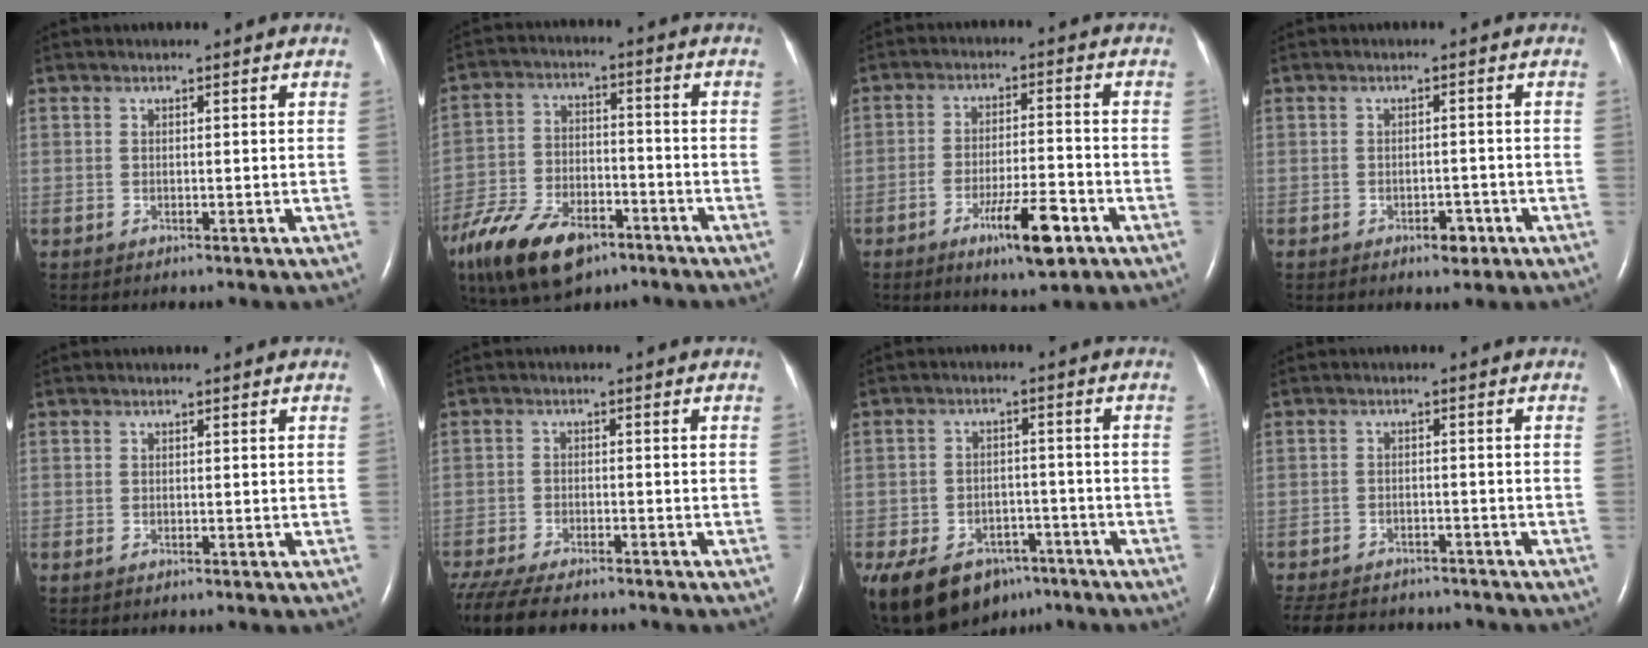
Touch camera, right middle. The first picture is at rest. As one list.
[{"total": 17.0, "force": [-11.0, 7.9, 10.2], "torque": [-0.234, -0.024, -0.198]}, {"total": 8.7, "force": [-4.8, 1.3, 7.1], "torque": [-0.121, -0.010, -0.074]}, {"total": 2.5, "force": [-1.4, 1.2, 1.6], "torque": [-0.020, 0.003, -0.016]}, {"total": 0.0}, {"total": 13.8, "force": [-11.5, 3.6, 6.7], "torque": [-0.145, -0.027, -0.177]}, {"total": 16.3, "force": [-10.5, 10.1, 7.3], "torque": [-0.186, -0.008, -0.150]}, {"total": 13.7, "force": [-11.9, 5.1, 4.5], "torque": [-0.112, -0.007, -0.158]}]